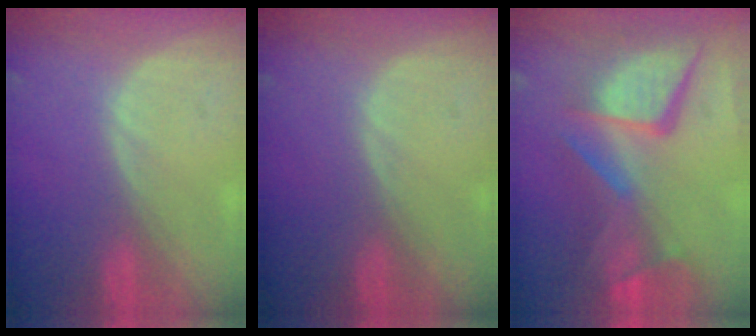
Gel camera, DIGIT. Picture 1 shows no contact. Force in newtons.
{"total": 0.0}
{"total": 13.5, "press": 11.0, "slide": 7.8}